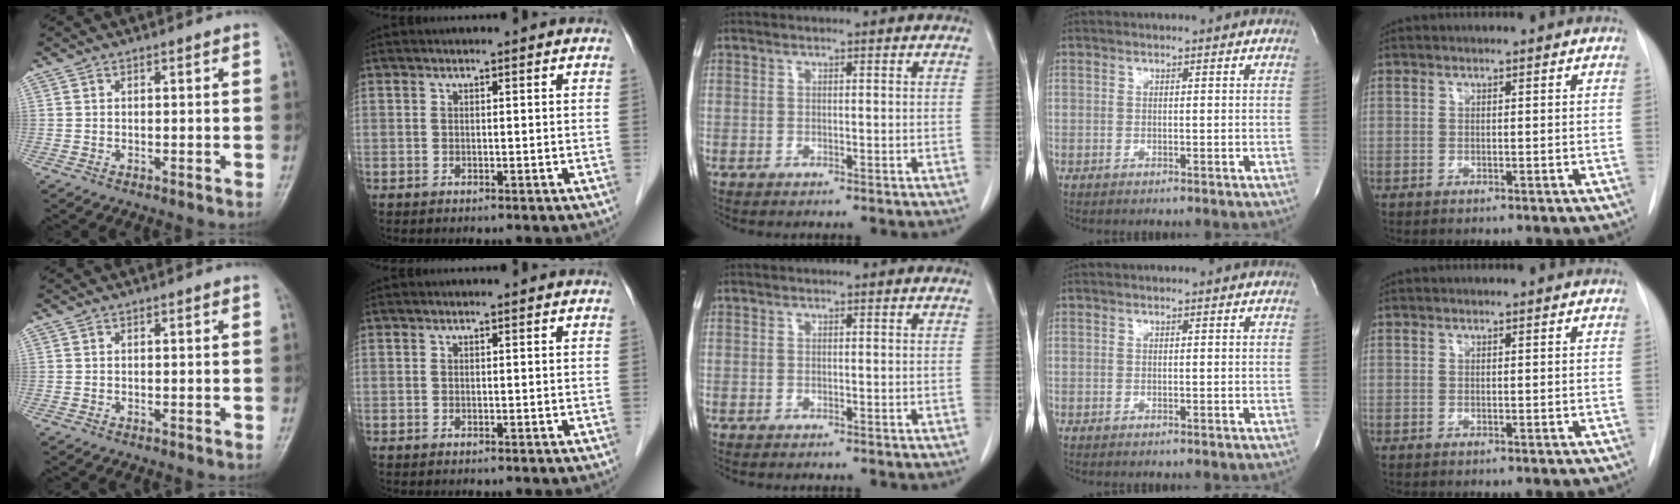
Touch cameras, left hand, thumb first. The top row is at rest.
{}